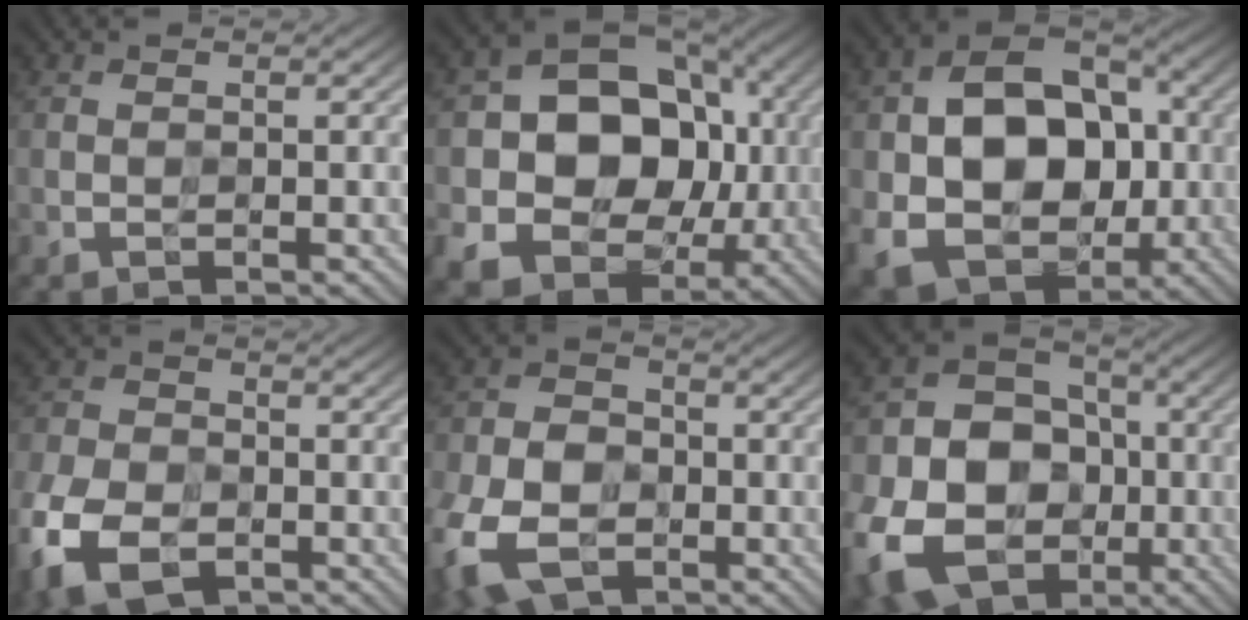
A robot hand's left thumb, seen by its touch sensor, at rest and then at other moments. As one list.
[{"total": 16.5, "force": [-0.7, 13.1, 10.1], "torque": [-0.176, -0.029, -0.008]}, {"total": 16.8, "force": [-1.6, 12.5, 11.1], "torque": [-0.196, -0.021, -0.017]}, {"total": 11.9, "force": [-6.1, 7.1, 7.4], "torque": [-0.202, -0.044, -0.116]}, {"total": 13.5, "force": [-6.4, 8.8, 8.0], "torque": [-0.221, -0.053, -0.118]}, {"total": 18.2, "force": [-5.9, 14.0, 10.1], "torque": [-0.246, -0.044, -0.107]}]